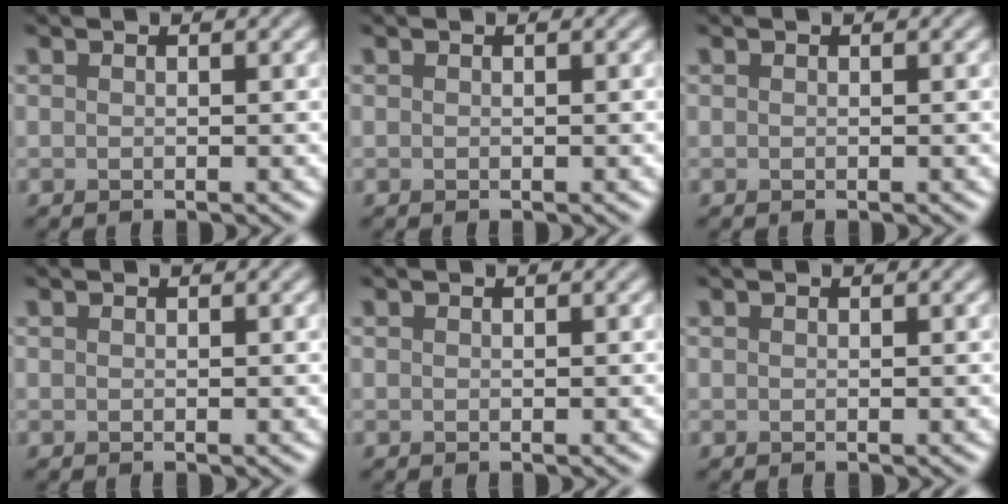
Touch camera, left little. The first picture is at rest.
{"total": 0.0}
{"total": 0.0}
{"total": 0.0}
{"total": 0.0}
{"total": 0.0}